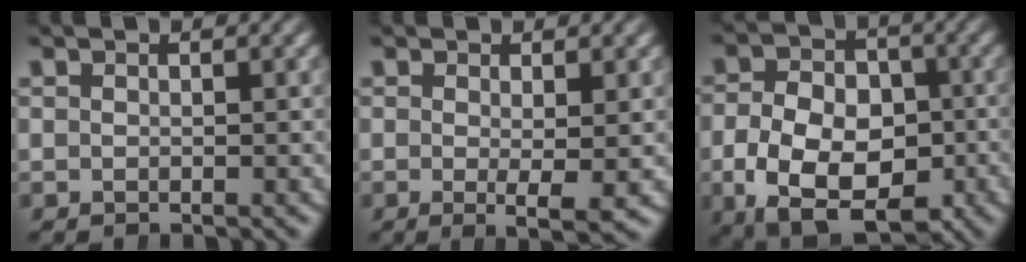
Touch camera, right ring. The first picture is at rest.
{"total": 3.0, "force": [-0.9, 0.3, 2.8], "torque": [-0.047, -0.020, -0.008]}
{"total": 13.2, "force": [-5.5, 9.0, 7.9], "torque": [-0.147, -0.062, -0.065]}